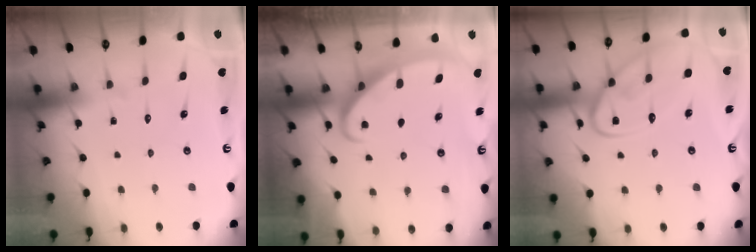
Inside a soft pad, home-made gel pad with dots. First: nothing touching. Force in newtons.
{"total": 2.7, "press": 2.7, "slide": 0.4}
{"total": 13.2, "press": 13.2, "slide": 1.2}